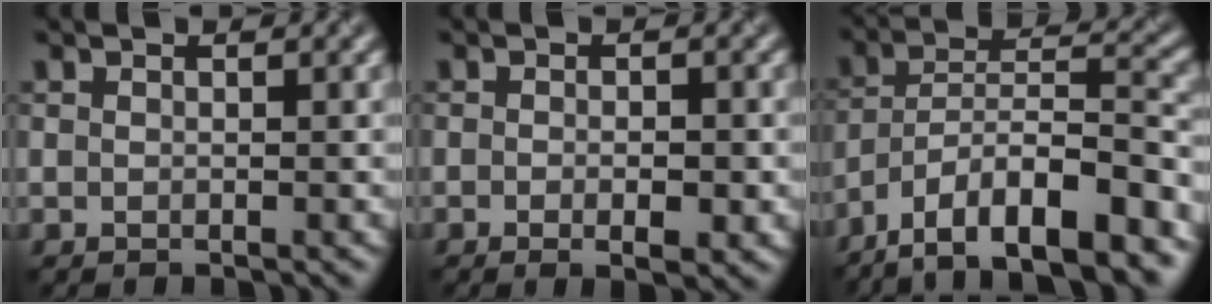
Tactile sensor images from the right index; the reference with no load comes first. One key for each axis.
{"total": 1.9, "fx": -0.8, "fy": 0.6, "fz": 1.7, "tx": -0.027, "ty": -0.003, "tz": -0.009}
{"total": 13.2, "fx": -9.6, "fy": 3.7, "fz": 8.2, "tx": -0.143, "ty": 0.016, "tz": -0.156}